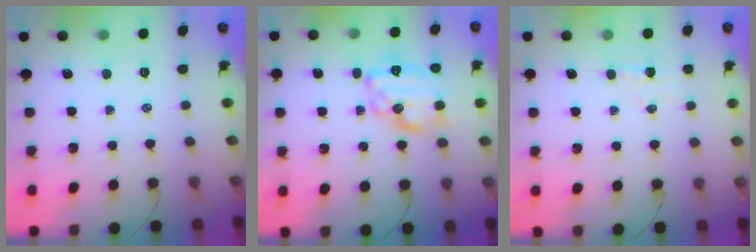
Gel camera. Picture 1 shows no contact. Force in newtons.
{"total": 14.7, "press": 14.7, "slide": 1.0}
{"total": 3.1, "press": 3.1, "slide": 0.6}